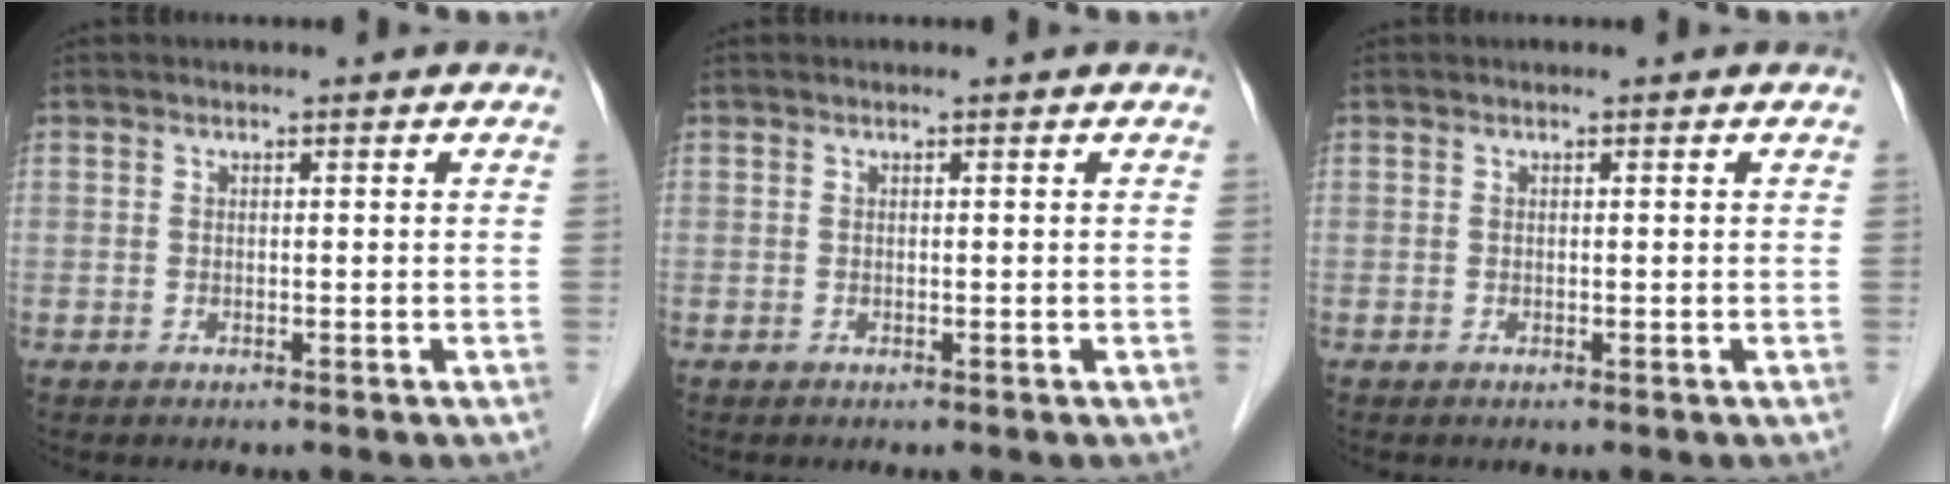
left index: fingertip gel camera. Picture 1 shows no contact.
{"total": 0.0}
{"total": 0.0}